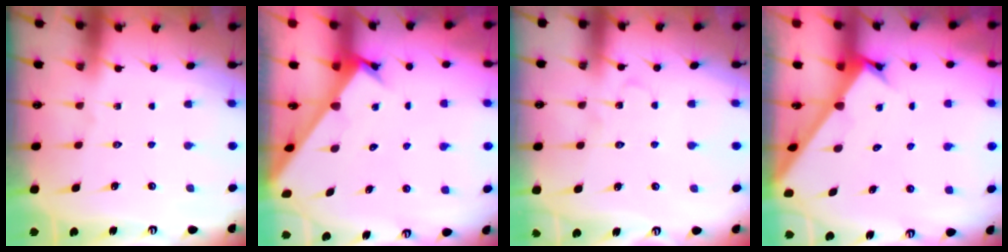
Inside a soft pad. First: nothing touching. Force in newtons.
{"total": 2.1, "press": 2.1, "slide": 0.1}
{"total": 6.3, "press": 6.3, "slide": 0.5}
{"total": 2.6, "press": 2.6, "slide": 0.2}